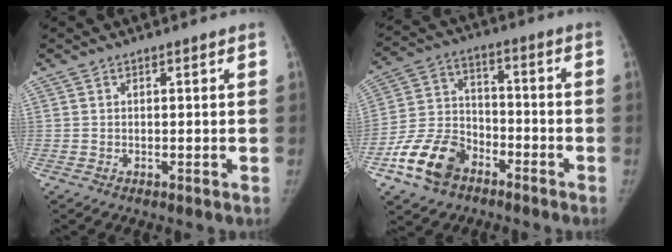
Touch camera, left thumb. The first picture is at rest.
{"total": 12.9, "force": [-7.6, 8.6, 6.1], "torque": [-0.103, 0.047, -0.144]}